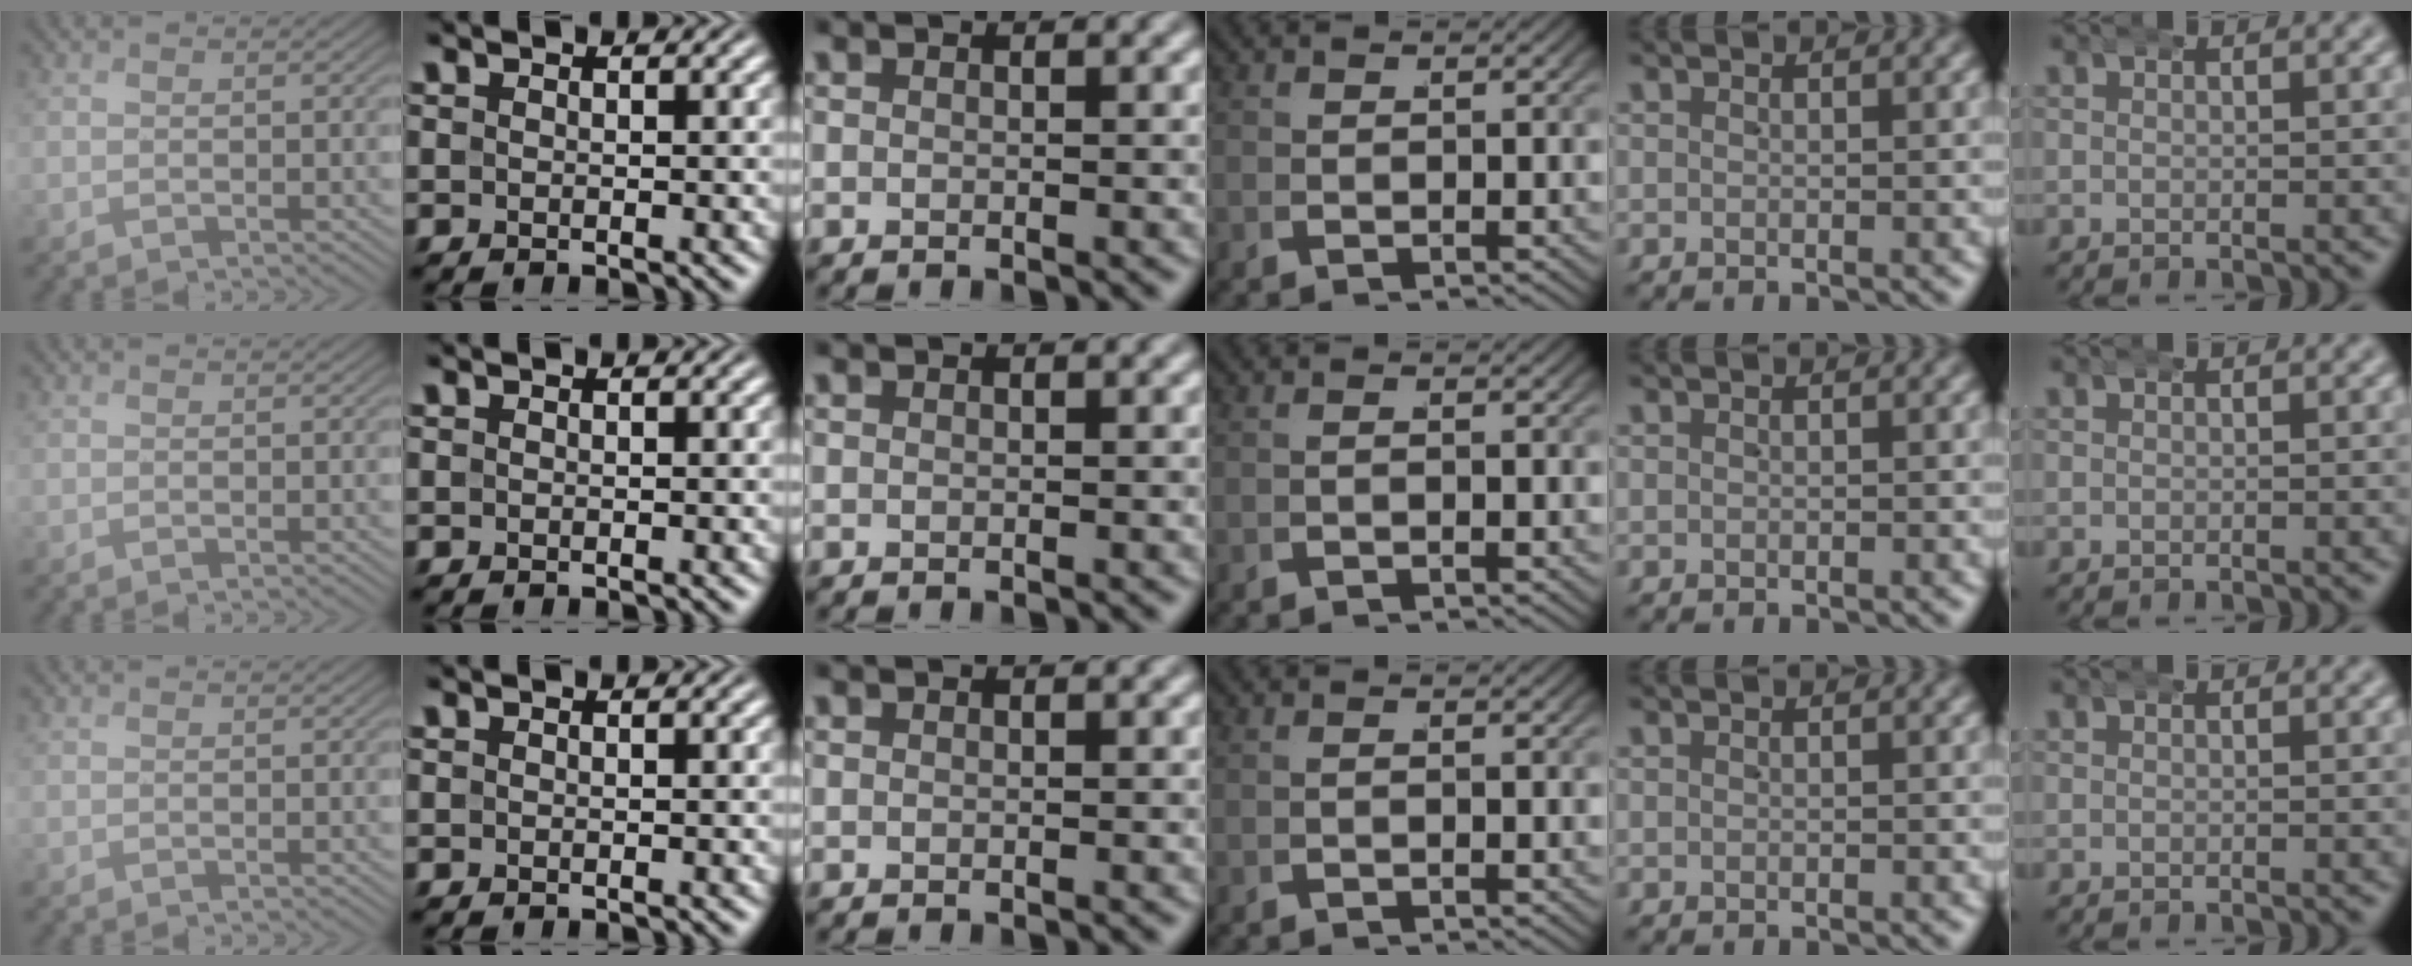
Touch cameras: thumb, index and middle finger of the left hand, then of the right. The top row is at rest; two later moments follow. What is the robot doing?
{"motion": "wrap", "object": "aluminum foil"}